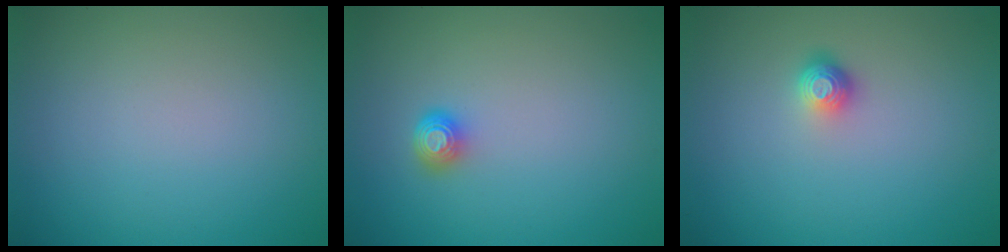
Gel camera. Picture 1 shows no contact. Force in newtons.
{"total": 1.7, "press": 1.2, "slide": 1.1}
{"total": 1.5, "press": 1.1, "slide": 1.0}